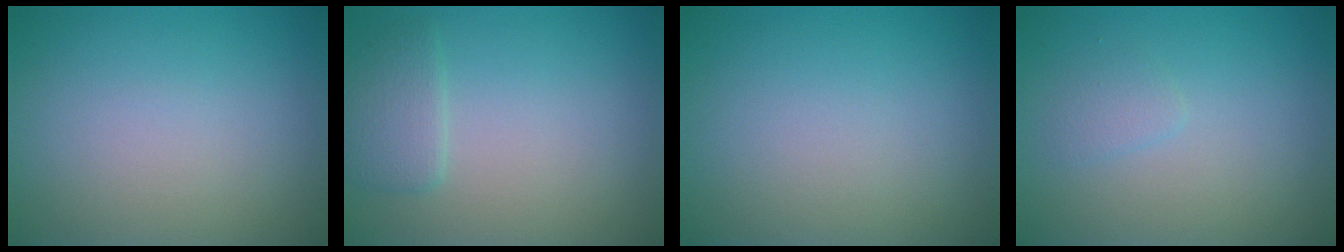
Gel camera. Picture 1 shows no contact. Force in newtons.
{"total": 2.0, "press": 2.0, "slide": 0.3}
{"total": 0.0}
{"total": 1.0, "press": 1.0, "slide": 0.0}